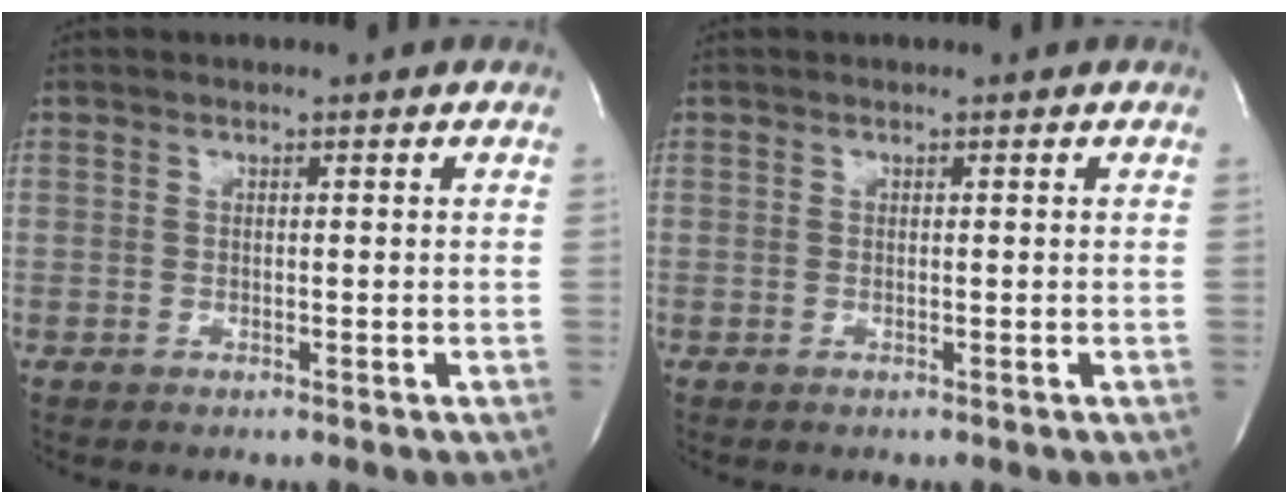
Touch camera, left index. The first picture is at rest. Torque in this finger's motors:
{"motor_torque": [0.00, 0.00, 0.00, 0.00]}